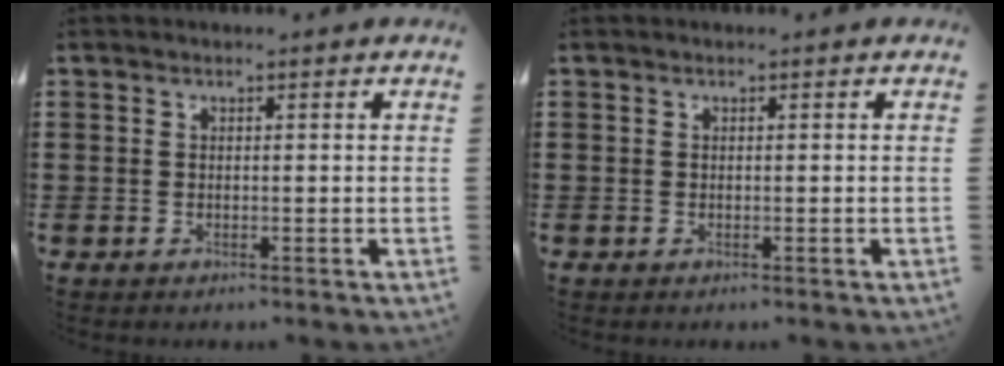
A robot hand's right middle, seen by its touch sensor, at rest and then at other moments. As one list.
[{"total": 0.0}]